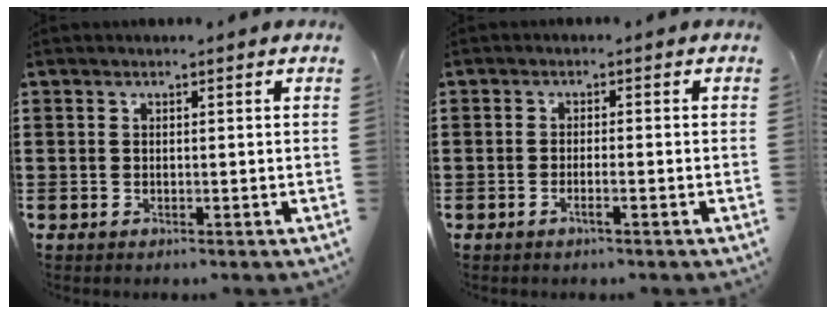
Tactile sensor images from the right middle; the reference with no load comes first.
{"total": 1.4, "force": [-0.9, 0.0, 1.1], "torque": [-0.017, -0.002, -0.016]}